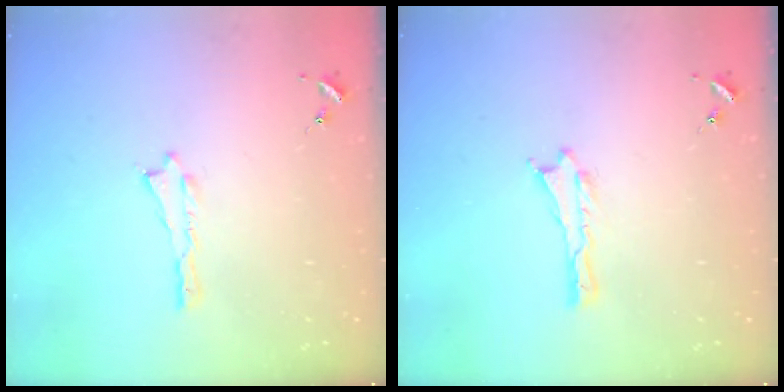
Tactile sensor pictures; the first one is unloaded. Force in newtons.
{"total": 0.0}